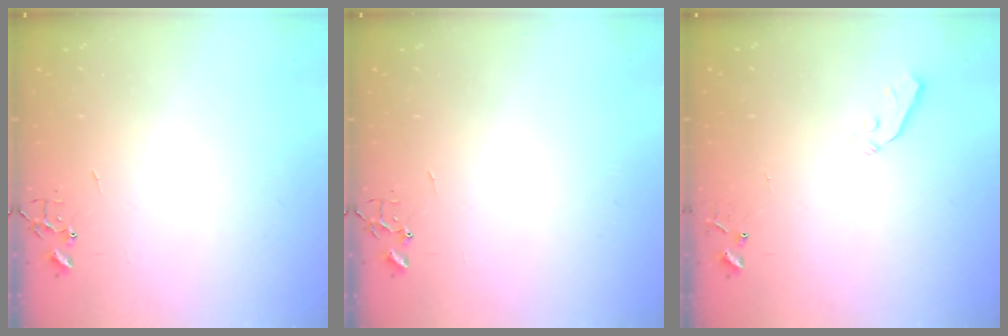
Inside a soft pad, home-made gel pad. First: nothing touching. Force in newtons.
{"total": 0.0}
{"total": 3.8, "press": 3.7, "slide": 0.7}